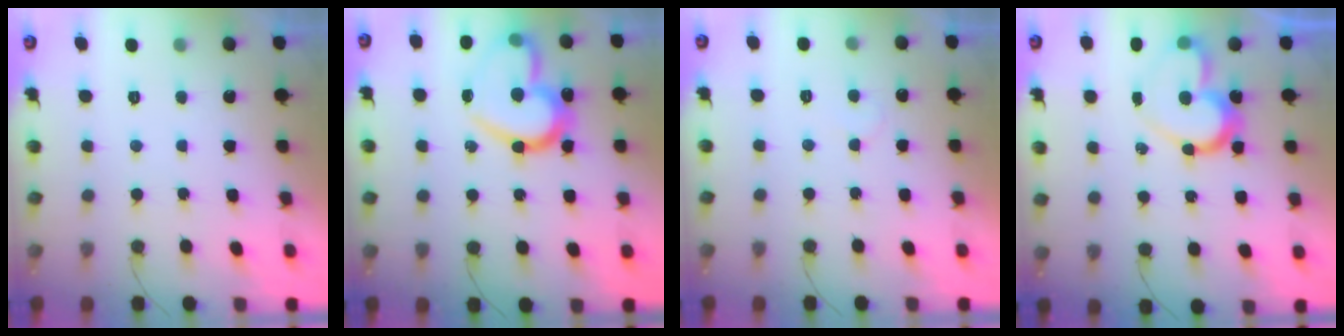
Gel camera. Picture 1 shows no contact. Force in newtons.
{"total": 21.6, "press": 21.5, "slide": 1.8}
{"total": 5.4, "press": 5.4, "slide": 0.3}
{"total": 14.7, "press": 14.6, "slide": 1.1}